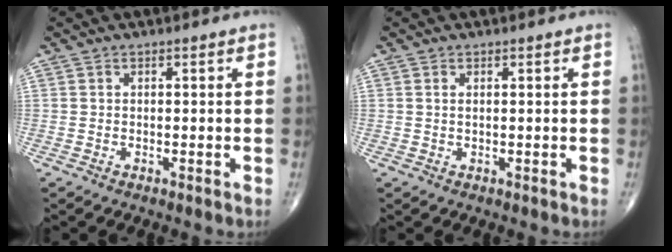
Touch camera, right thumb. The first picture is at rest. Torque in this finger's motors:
{"motor_torque": [-0.51, 0.16, -0.29, 0.02, 0.00]}